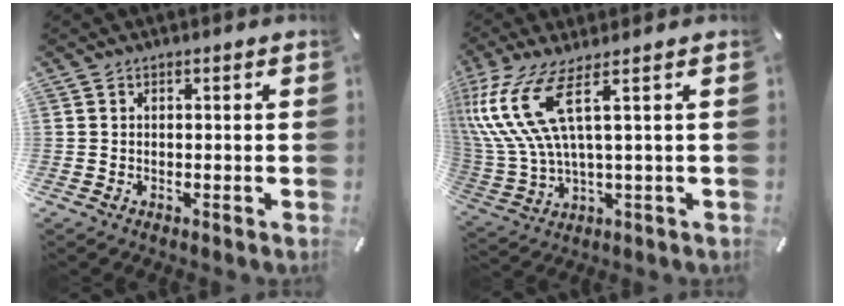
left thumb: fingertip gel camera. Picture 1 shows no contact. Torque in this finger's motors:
{"motor_torque": [0.72, 1.25, 2.19, -0.58, 0.82]}